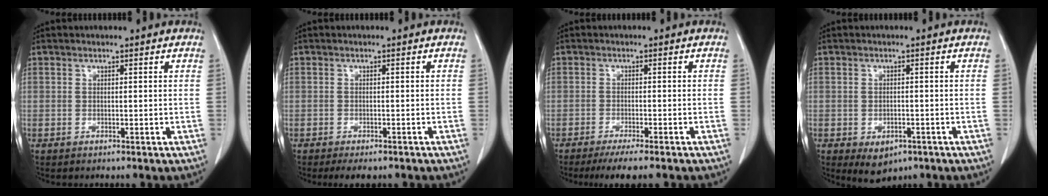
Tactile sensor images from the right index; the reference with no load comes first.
{"total": 3.9, "force": [-3.1, 1.4, 1.9], "torque": [-0.017, -0.005, -0.038]}
{"total": 6.8, "force": [-5.6, 0.1, 4.0], "torque": [-0.046, -0.013, -0.081]}
{"total": 4.0, "force": [-2.3, 2.5, 2.2], "torque": [-0.026, -0.003, -0.022]}